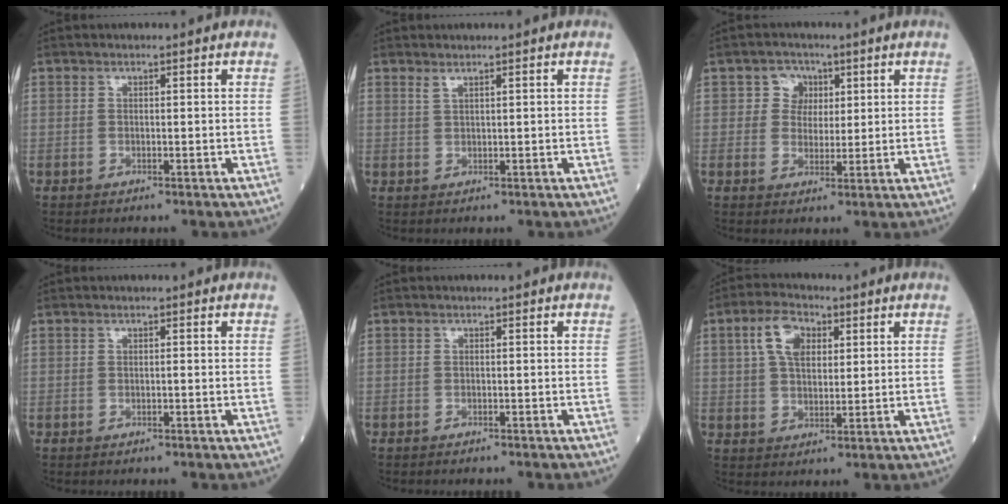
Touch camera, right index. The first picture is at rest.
{"total": 0.8, "force": [0.6, -0.1, 0.4], "torque": [-0.013, 0.001, 0.015]}
{"total": 3.8, "force": [1.2, 3.4, 0.9], "torque": [-0.011, 0.011, 0.017]}
{"total": 0.0}
{"total": 1.7, "force": [-1.6, 0.3, 0.6], "torque": [-0.010, -0.002, -0.019]}
{"total": 6.6, "force": [2.4, 3.7, 4.9], "torque": [-0.101, 0.018, 0.045]}